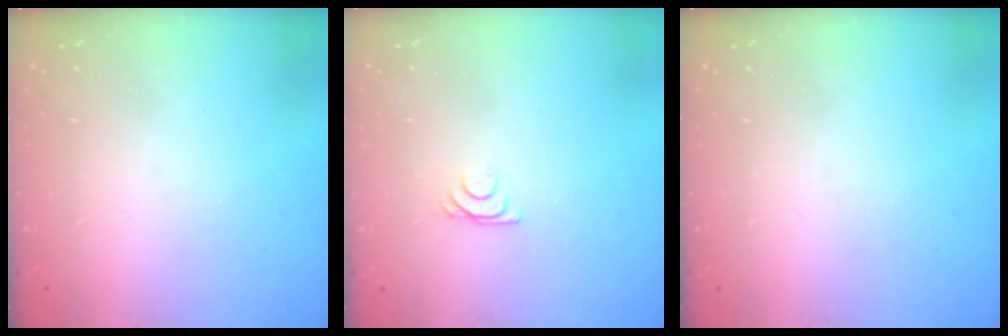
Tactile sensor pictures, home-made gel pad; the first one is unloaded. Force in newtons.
{"total": 6.2, "press": 6.2, "slide": 0.8}
{"total": 0.0}